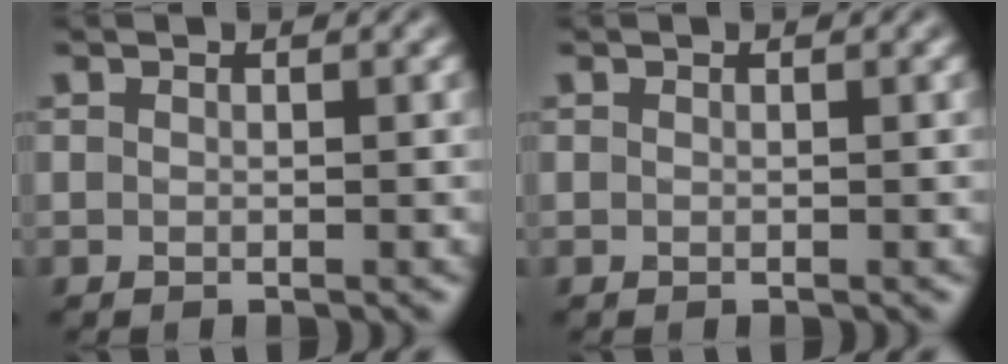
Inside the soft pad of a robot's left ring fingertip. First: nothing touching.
{"total": 0.0}